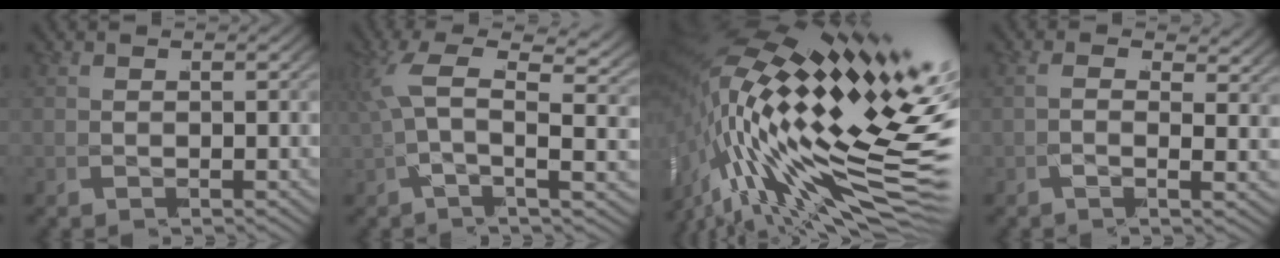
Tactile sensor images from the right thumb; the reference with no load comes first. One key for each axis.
{"total": 5.3, "fx": 2.5, "fy": 1.2, "fz": 4.5, "tx": -0.071, "ty": 0.025, "tz": 0.022}
{"total": 15.5, "fx": -1.3, "fy": 8.4, "fz": 13.0, "tx": -0.229, "ty": -0.032, "tz": -0.013}
{"total": 0.5, "fx": 0.2, "fy": -0.4, "fz": 0.3, "tx": -0.015, "ty": -0.004, "tz": -0.008}